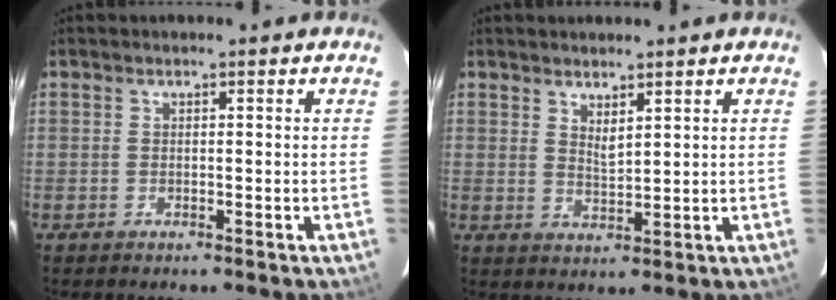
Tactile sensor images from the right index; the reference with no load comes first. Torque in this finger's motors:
{"motor_torque": [-0.27, 0.19, -0.12, -0.01]}